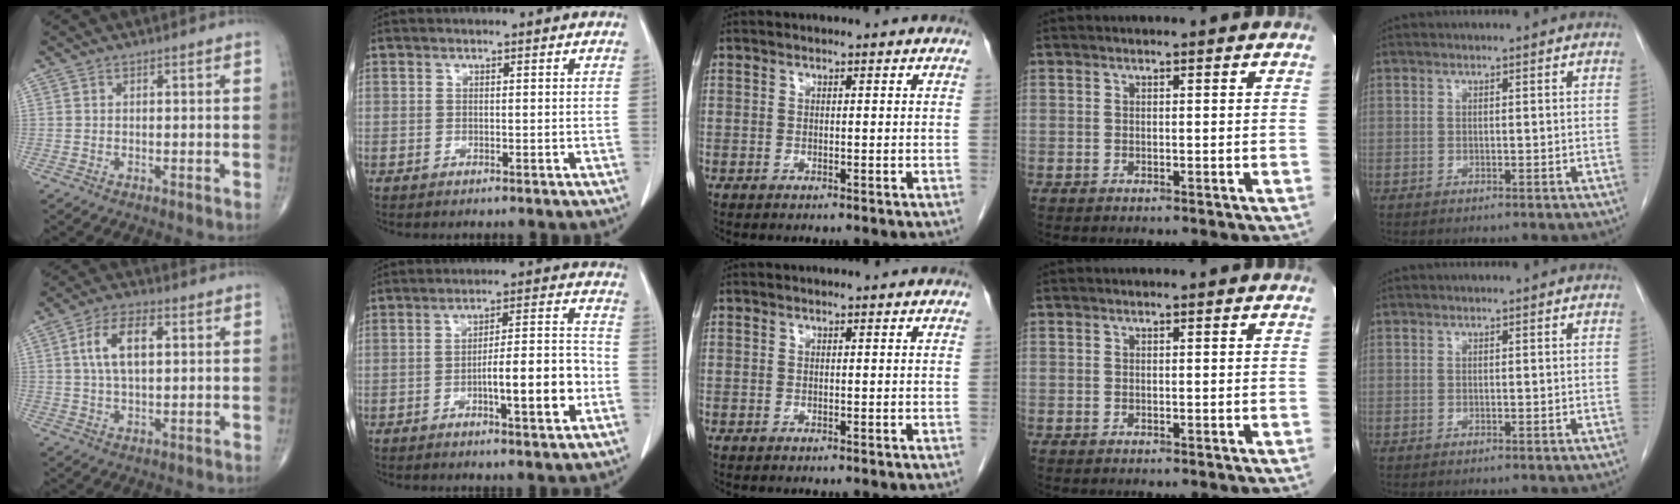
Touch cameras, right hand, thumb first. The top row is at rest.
{"thumb": {"total": 9.0, "force": [2.2, 4.4, 7.5], "torque": [-0.134, 0.008, 0.039]}, "index": {"total": 10.3, "force": [-3.2, 1.4, 9.7], "torque": [-0.148, 0.013, -0.046]}}